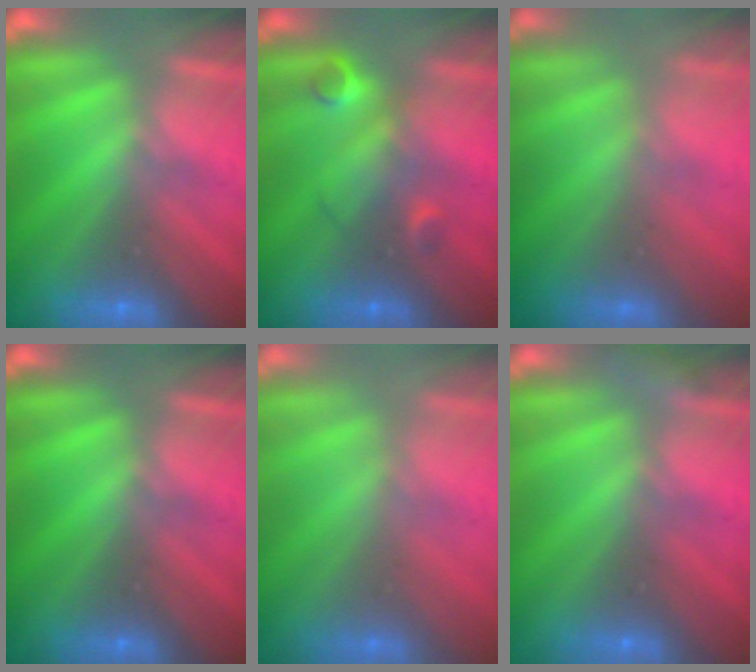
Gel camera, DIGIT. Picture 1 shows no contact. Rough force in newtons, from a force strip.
{"total": 2.9}
{"total": 2.9}
{"total": 0.0}
{"total": 2.4}
{"total": 2.3}